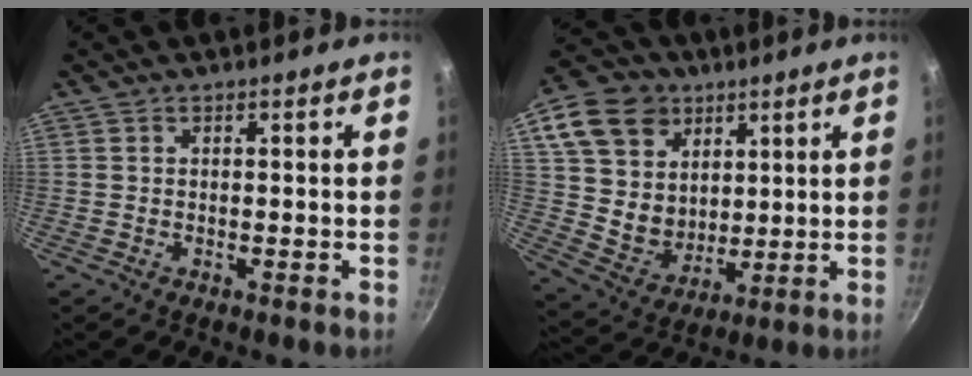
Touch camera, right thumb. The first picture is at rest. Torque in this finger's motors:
{"motor_torque": [-1.31, 1.50, 0.41, -0.24, 0.07]}